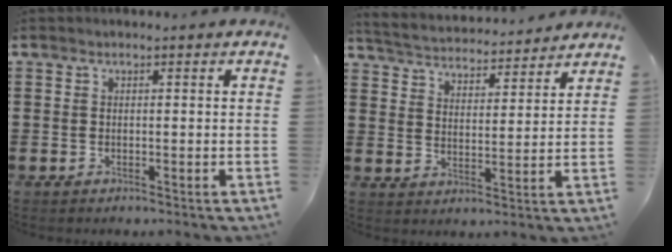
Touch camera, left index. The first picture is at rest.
{"total": 4.0, "force": [3.9, 0.2, 0.1], "torque": [-0.027, -0.030, 0.063]}